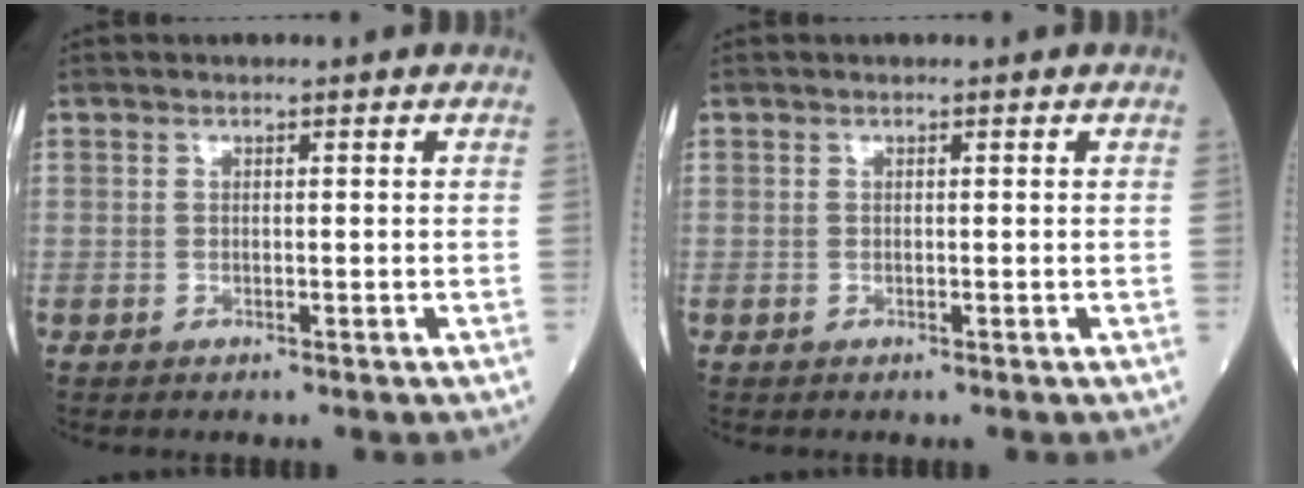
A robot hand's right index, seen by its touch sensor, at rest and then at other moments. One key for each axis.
{"total": 0.0}